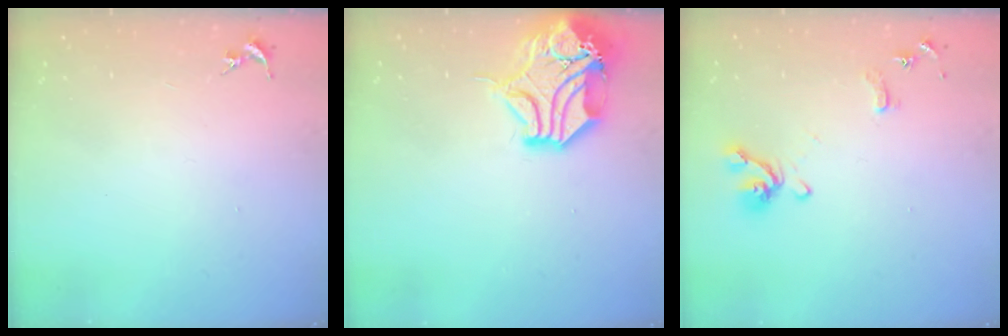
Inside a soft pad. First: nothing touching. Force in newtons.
{"total": 15.9, "press": 15.7, "slide": 2.2}
{"total": 11.5, "press": 11.4, "slide": 1.6}